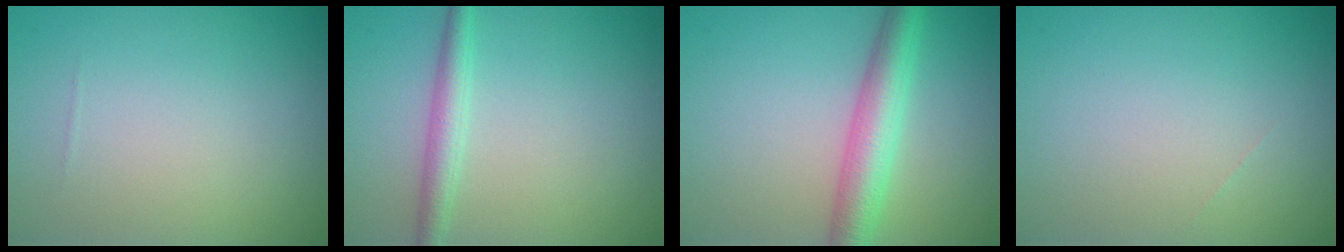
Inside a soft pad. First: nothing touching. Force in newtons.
{"total": 2.4, "press": 2.4, "slide": 0.0}
{"total": 4.6, "press": 4.6, "slide": 0.0}
{"total": 0.0}